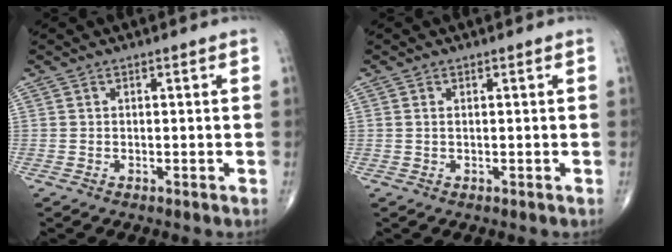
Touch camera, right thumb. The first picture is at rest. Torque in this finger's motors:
{"motor_torque": [-0.40, 0.01, -0.14, -0.02, -0.08]}